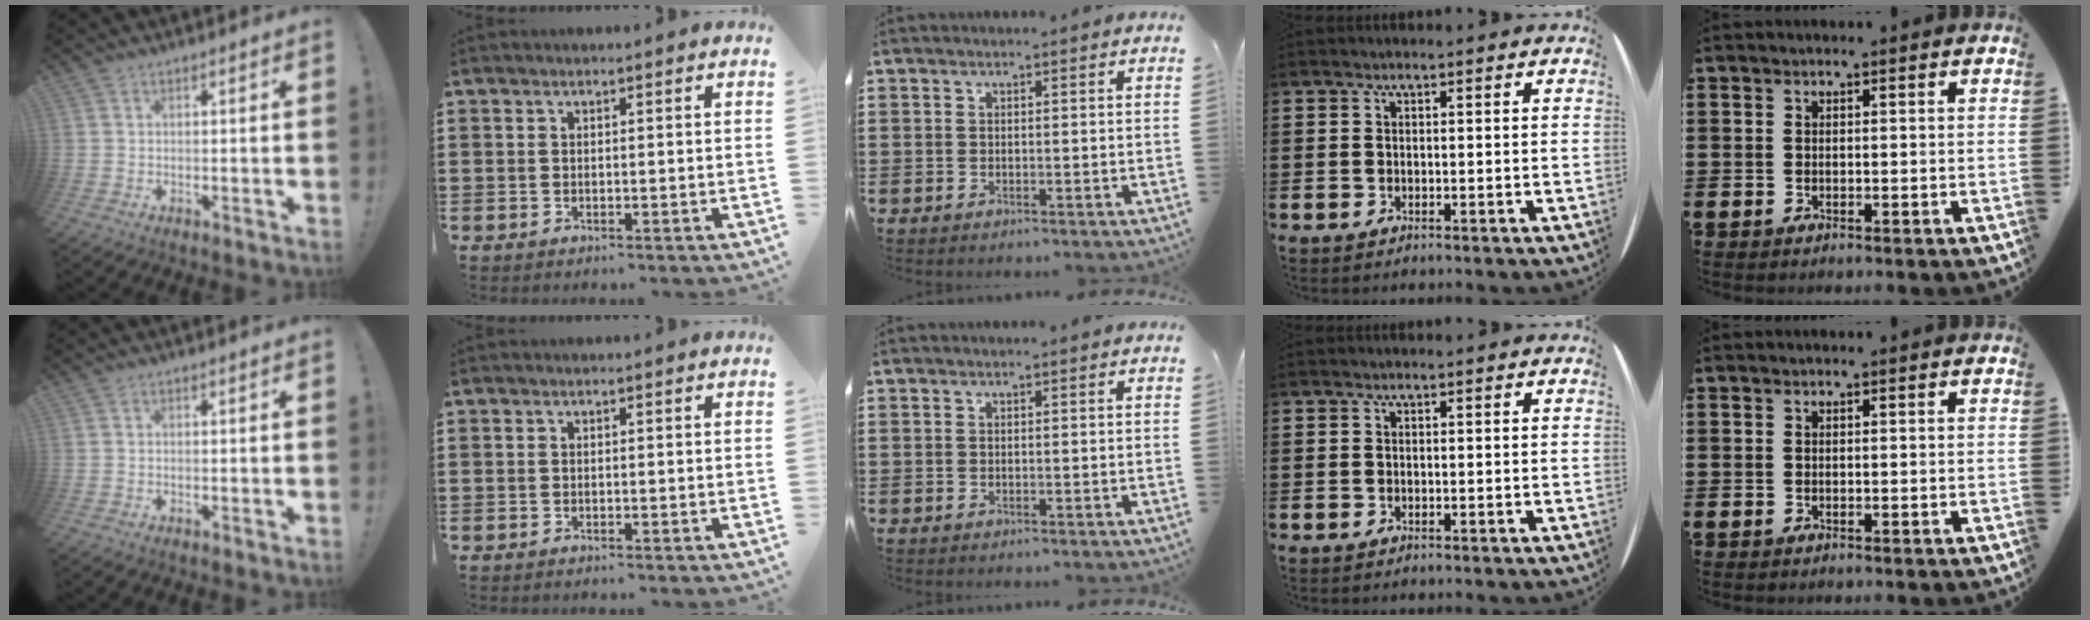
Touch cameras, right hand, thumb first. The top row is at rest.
{}